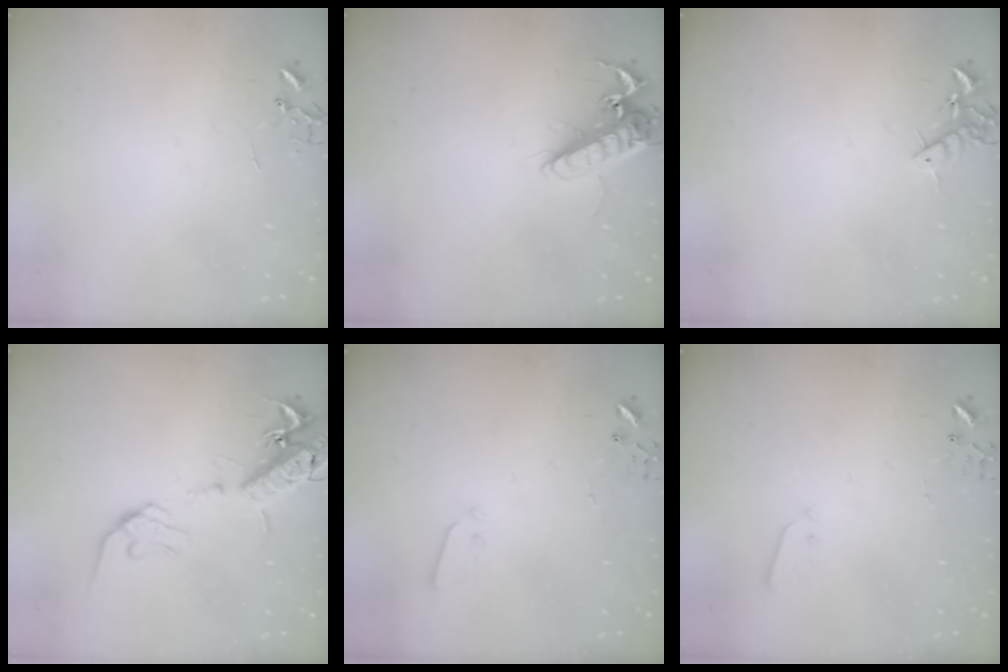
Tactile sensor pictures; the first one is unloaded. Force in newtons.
{"total": 12.8, "press": 12.6, "slide": 2.4}
{"total": 7.4, "press": 7.4, "slide": 0.9}
{"total": 16.5, "press": 16.2, "slide": 3.6}
{"total": 3.0, "press": 3.0, "slide": 0.3}
{"total": 2.1, "press": 2.0, "slide": 0.4}